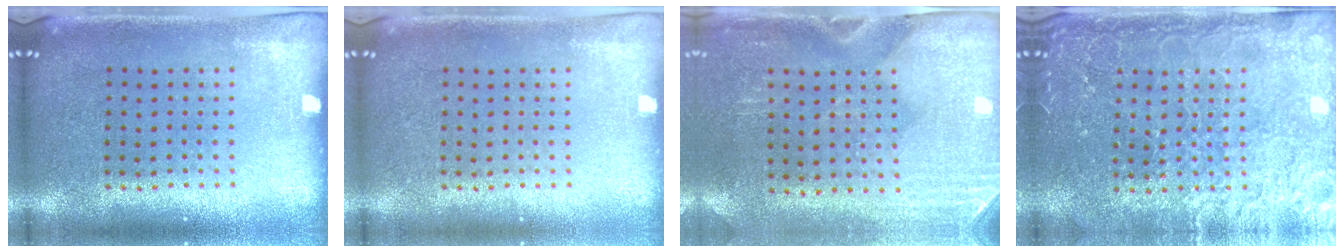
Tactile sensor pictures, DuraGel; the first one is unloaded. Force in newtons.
{"total": 0.0}
{"total": 2.9, "press": 2.5, "slide": 1.4}
{"total": 3.9, "press": 3.8, "slide": 1.0}